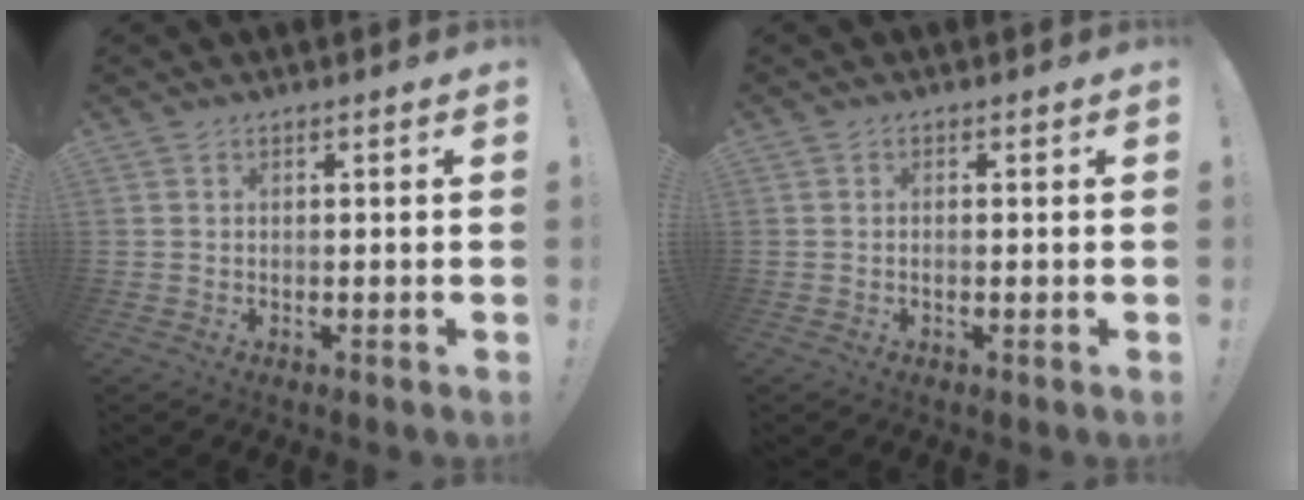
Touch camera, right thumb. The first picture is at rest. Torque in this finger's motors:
{"motor_torque": [0.07, -0.09, -0.09, -0.02, -0.03]}